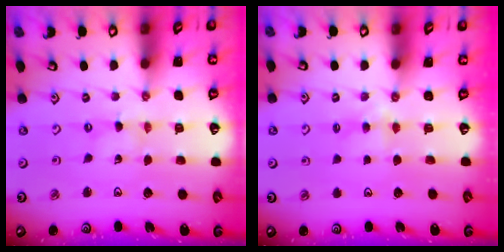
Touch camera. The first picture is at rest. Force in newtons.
{"total": 3.4, "press": 3.4, "slide": 0.5}